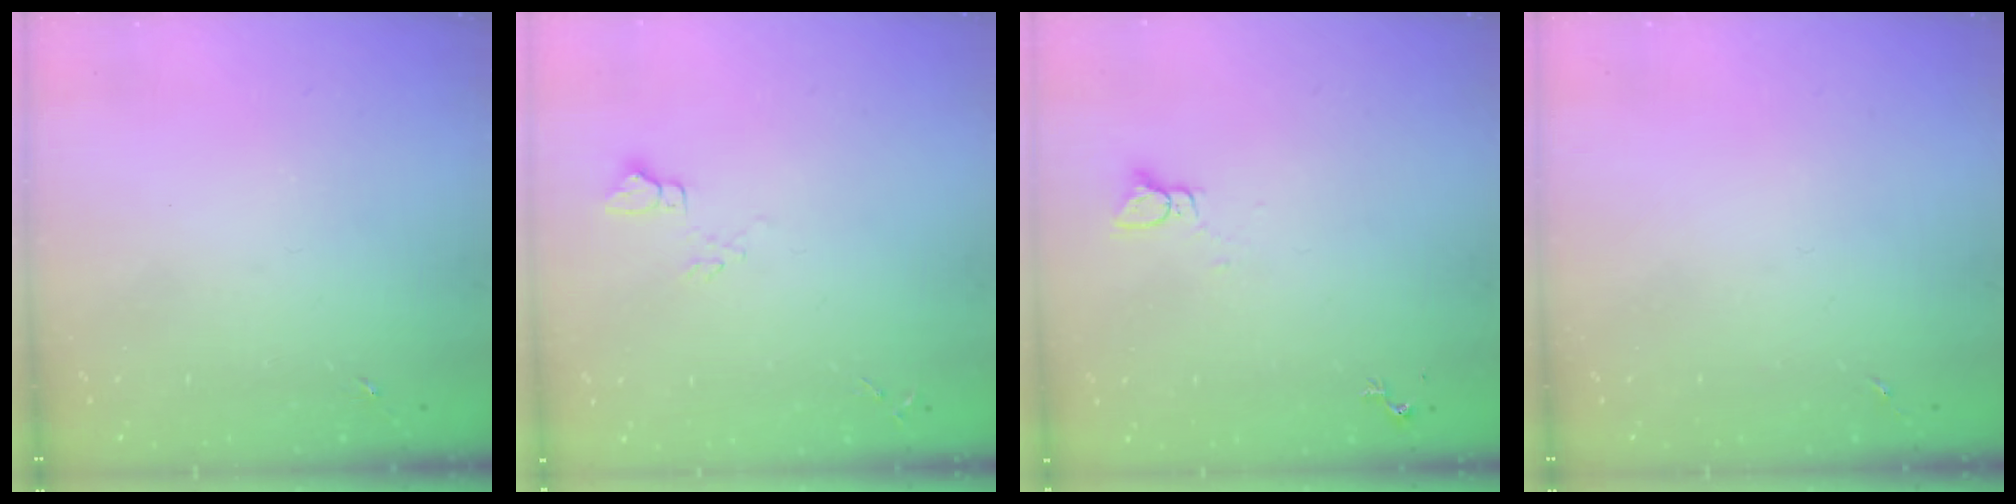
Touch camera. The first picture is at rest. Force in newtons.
{"total": 4.6, "press": 4.6, "slide": 0.5}
{"total": 2.2, "press": 2.2, "slide": 0.1}
{"total": 0.0}